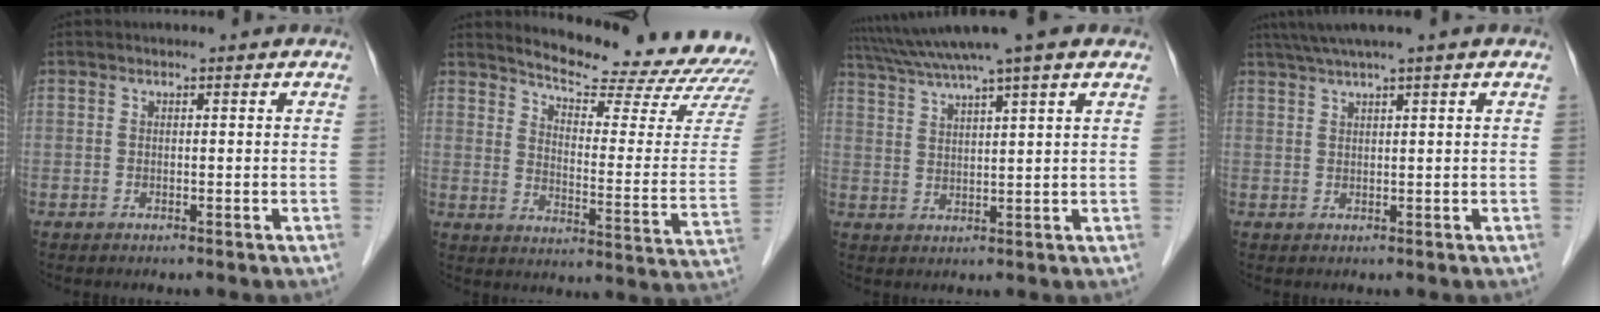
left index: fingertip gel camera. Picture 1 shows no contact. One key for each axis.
{"total": 21.6, "fx": 20.6, "fy": 1.6, "fz": 6.2, "tx": -0.089, "ty": -0.109, "tz": 0.249}
{"total": 11.4, "fx": 9.1, "fy": -0.5, "fz": 6.9, "tx": -0.126, "ty": 0.037, "tz": 0.137}
{"total": 5.1, "fx": 3.8, "fy": -1.2, "fz": 3.2, "tx": -0.058, "ty": 0.026, "tz": 0.070}